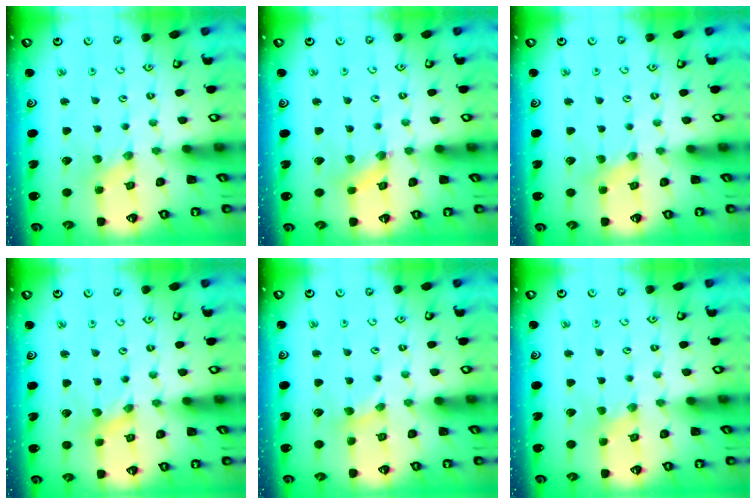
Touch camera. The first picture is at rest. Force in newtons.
{"total": 2.1, "press": 2.1, "slide": 0.4}
{"total": 2.0, "press": 1.9, "slide": 0.4}
{"total": 0.0}
{"total": 2.0, "press": 1.9, "slide": 0.4}
{"total": 1.2, "press": 1.2, "slide": 0.3}